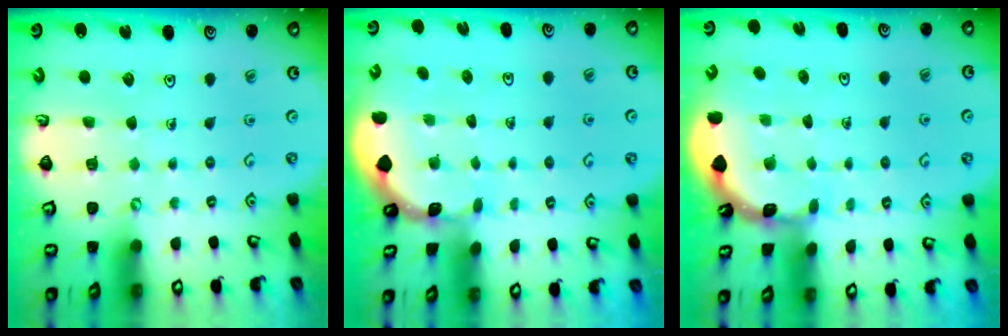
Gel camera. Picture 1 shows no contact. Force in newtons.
{"total": 0.8, "press": 0.8, "slide": 0.1}
{"total": 1.9, "press": 1.9, "slide": 0.1}